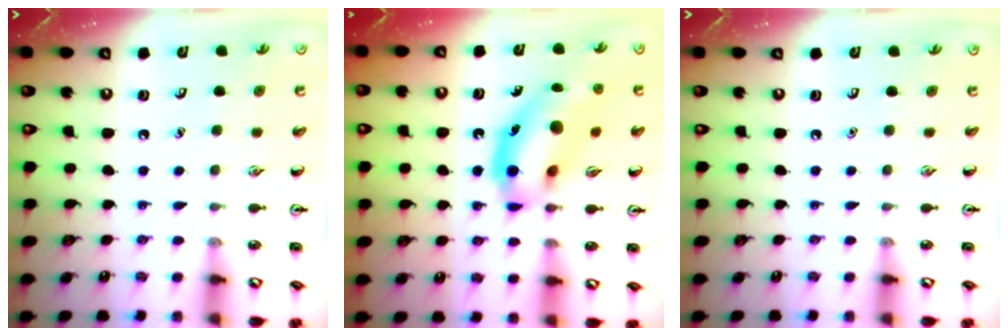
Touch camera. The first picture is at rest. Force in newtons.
{"total": 14.8, "press": 14.6, "slide": 2.6}
{"total": 0.0}